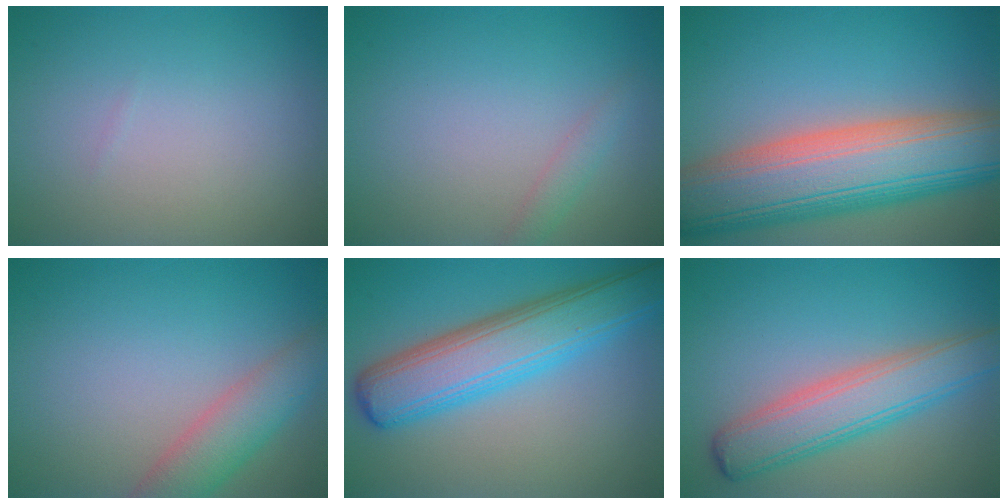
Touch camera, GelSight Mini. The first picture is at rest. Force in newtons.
{"total": 1.3, "press": 1.3, "slide": 0.0}
{"total": 13.7, "press": 13.7, "slide": 0.7}
{"total": 4.2, "press": 4.2, "slide": 0.3}
{"total": 8.0, "press": 8.0, "slide": 0.2}
{"total": 5.9, "press": 5.9, "slide": 0.2}